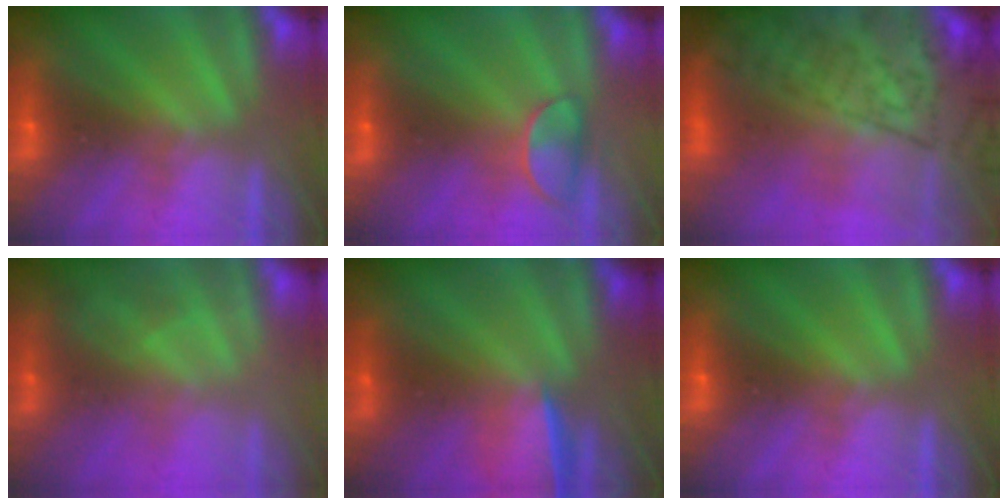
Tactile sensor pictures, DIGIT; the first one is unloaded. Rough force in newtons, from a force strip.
{"total": 2.5}
{"total": 7.4}
{"total": 2.4}
{"total": 1.5}
{"total": 0.0}